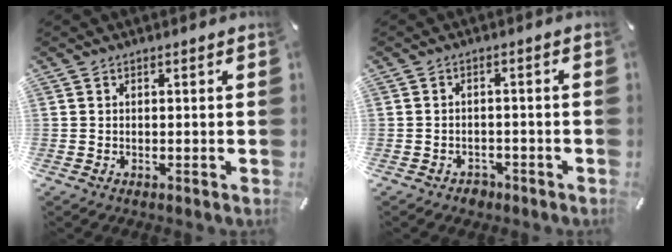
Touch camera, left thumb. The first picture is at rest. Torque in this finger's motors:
{"motor_torque": [-0.01, 0.21, -0.12, 0.12, -0.02]}